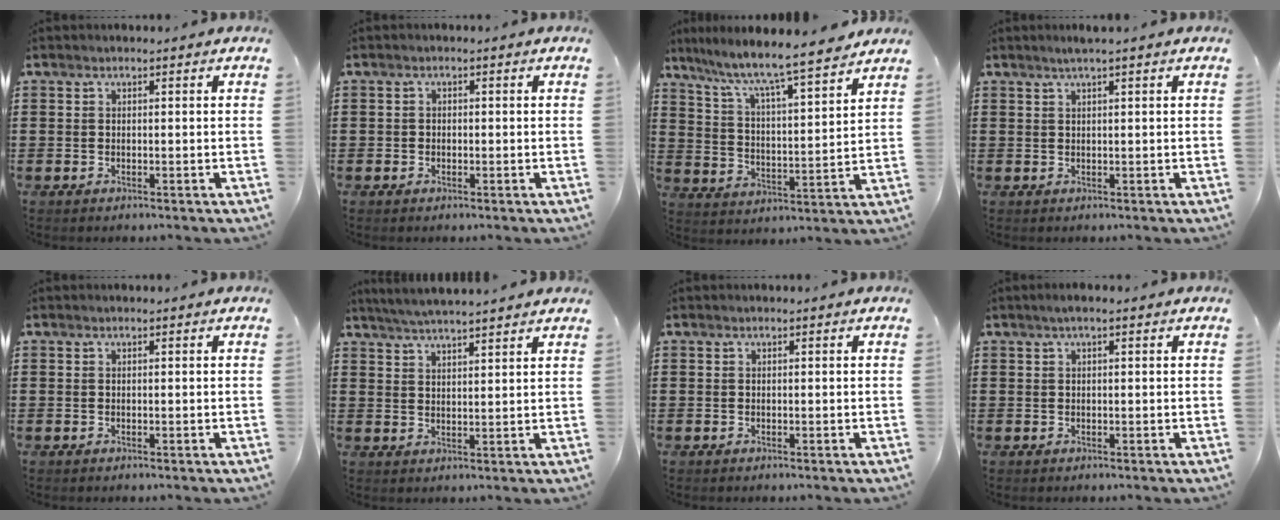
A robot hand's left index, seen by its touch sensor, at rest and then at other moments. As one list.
[{"total": 0.9, "force": [-0.4, 0.8, 0.2], "torque": [-0.007, 0.003, -0.009]}, {"total": 6.6, "force": [5.9, -0.1, 3.0], "torque": [-0.082, -0.046, 0.093]}, {"total": 1.5, "force": [1.0, -0.2, 1.2], "torque": [-0.022, 0.000, 0.017]}, {"total": 0.0}, {"total": 3.9, "force": [3.7, -0.6, 1.0], "torque": [-0.032, -0.011, 0.066]}, {"total": 0.0}, {"total": 1.2, "force": [0.4, 0.1, 1.1], "torque": [-0.021, 0.000, 0.007]}]